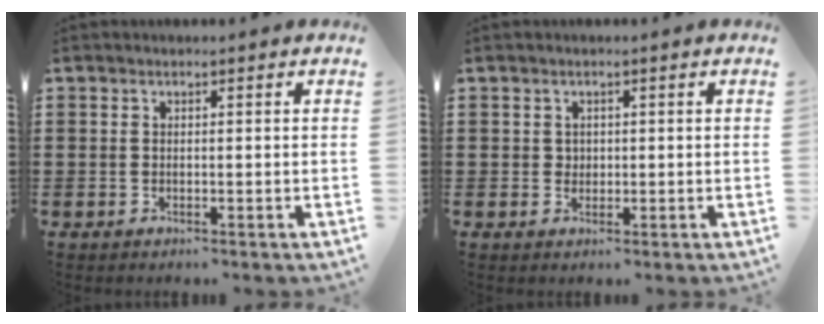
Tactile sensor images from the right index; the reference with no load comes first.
{"total": 1.1, "force": [0.4, 1.1, 0.2], "torque": [-0.007, 0.005, 0.007]}